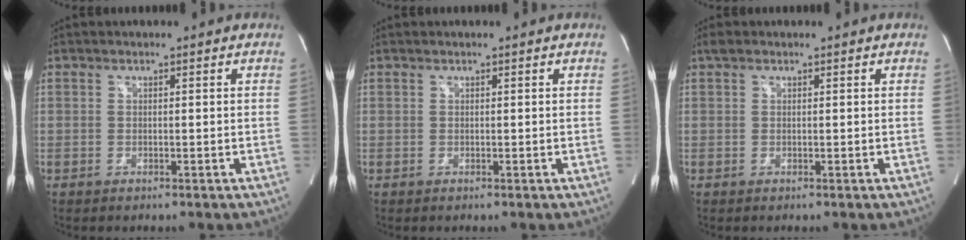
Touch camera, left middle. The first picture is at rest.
{"total": 0.0}
{"total": 0.9, "force": [0.7, 0.5, 0.4], "torque": [-0.011, 0.015, 0.011]}